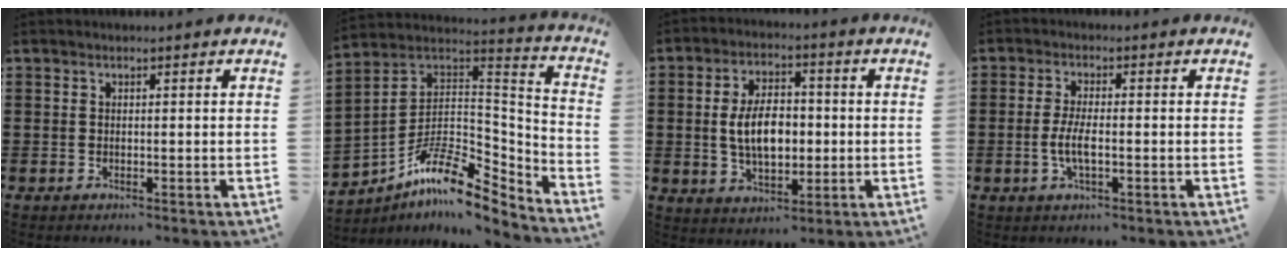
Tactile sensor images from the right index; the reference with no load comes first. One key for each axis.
{"total": 10.0, "fx": -7.0, "fy": 3.7, "fz": 6.1, "tx": -0.127, "ty": 0.000, "tz": -0.137}
{"total": 7.9, "fx": -0.2, "fy": 4.6, "fz": 6.4, "tx": -0.120, "ty": 0.004, "tz": -0.011}
{"total": 4.2, "fx": -1.0, "fy": 1.1, "fz": 3.9, "tx": -0.089, "ty": -0.005, "tz": -0.026}